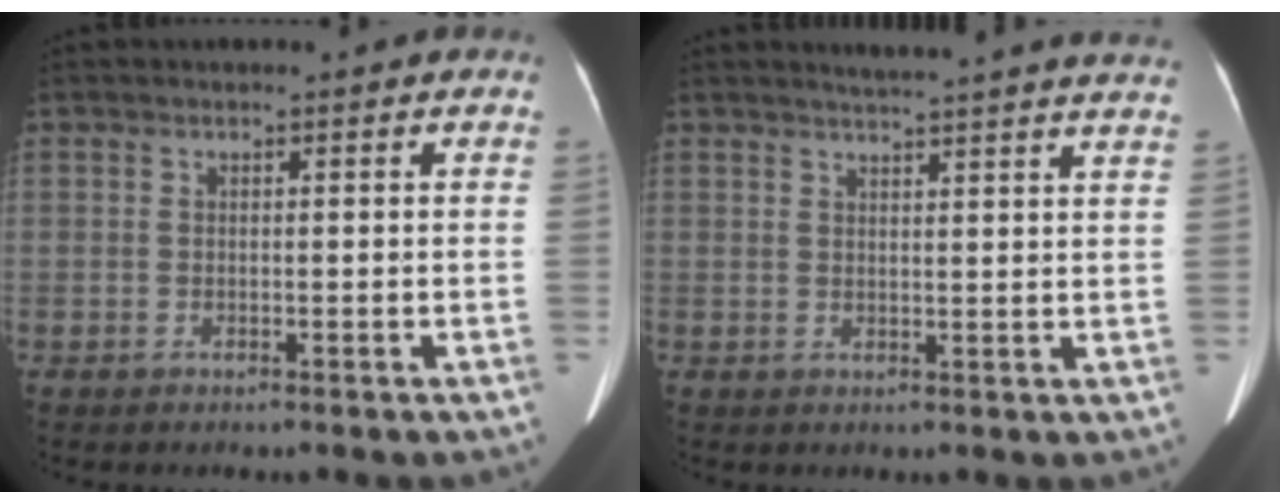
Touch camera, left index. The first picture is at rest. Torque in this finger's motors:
{"motor_torque": [0.25, -1.63, 0.02, 0.01]}